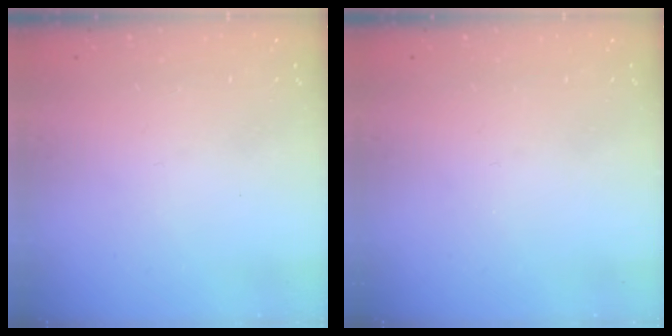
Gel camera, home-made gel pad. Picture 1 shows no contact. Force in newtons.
{"total": 0.0}